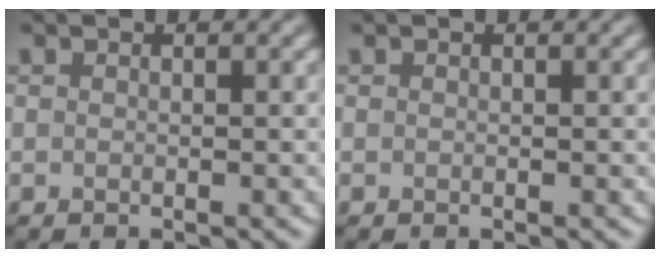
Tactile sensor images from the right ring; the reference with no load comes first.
{"total": 0.0}